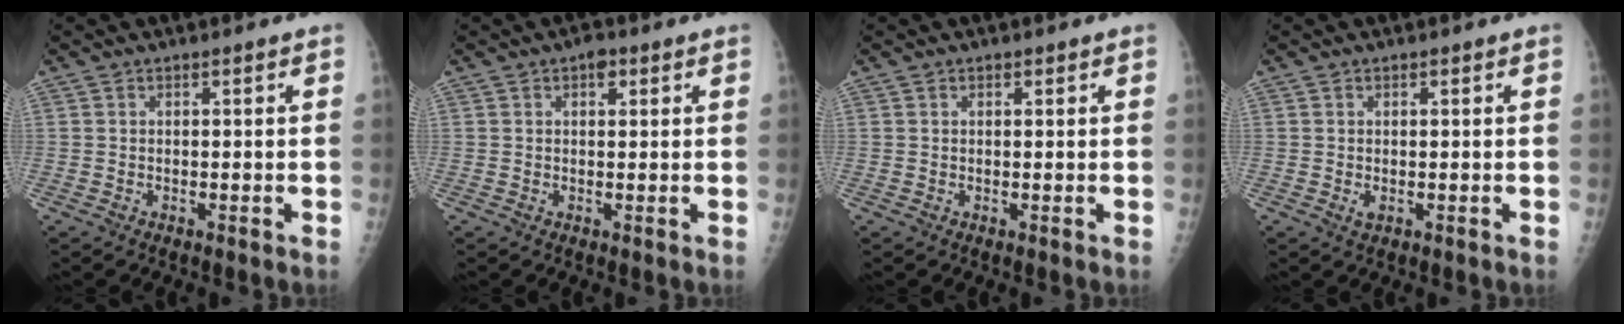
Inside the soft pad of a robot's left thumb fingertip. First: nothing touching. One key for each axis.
{"total": 2.3, "fx": 1.1, "fy": 1.4, "fz": 1.5, "tx": -0.010, "ty": -0.001, "tz": 0.012}
{"total": 0.5, "fx": 0.3, "fy": 0.4, "fz": 0.3, "tx": -0.003, "ty": -0.002, "tz": 0.003}
{"total": 1.2, "fx": 0.0, "fy": 0.7, "fz": 0.9, "tx": -0.014, "ty": -0.003, "tz": 0.001}